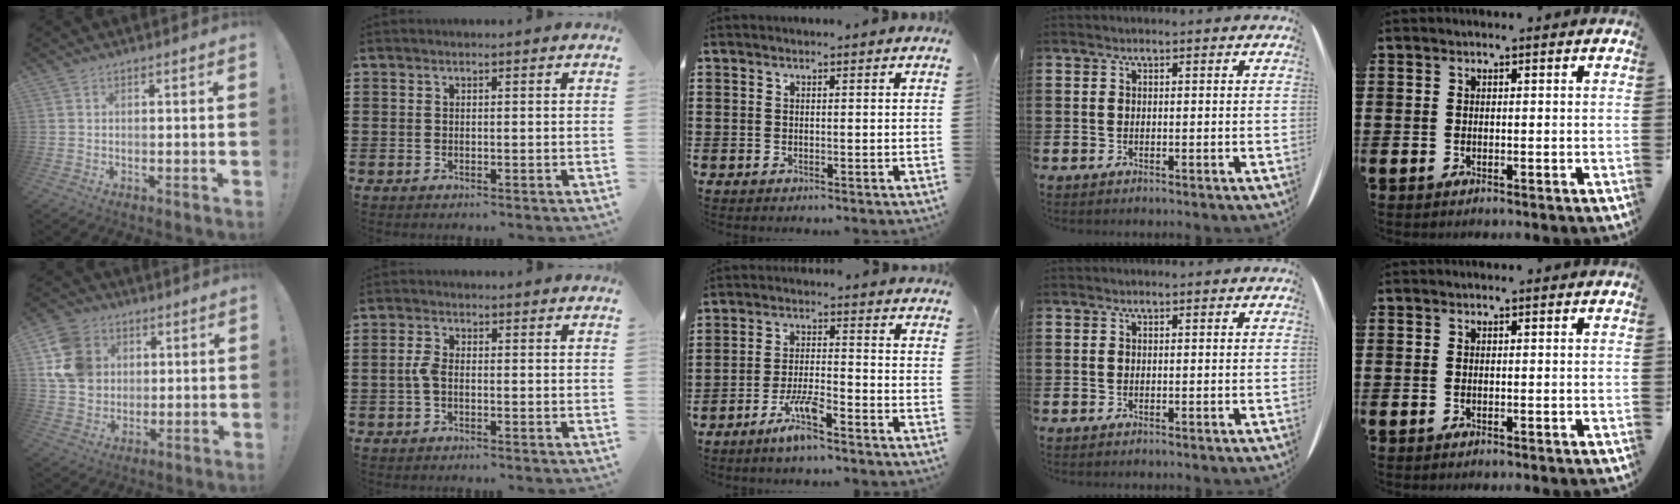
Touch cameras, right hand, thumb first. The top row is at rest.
{"thumb": {"total": 14.2, "force": [3.5, 12.1, 6.6], "torque": [-0.107, -0.005, 0.078]}, "index": {"total": 2.6, "force": [-0.6, 1.2, 2.2], "torque": [-0.066, -0.005, -0.018]}, "middle": {"total": 6.1, "force": [-4.4, 0.9, 4.1], "torque": [-0.087, -0.004, -0.082]}}